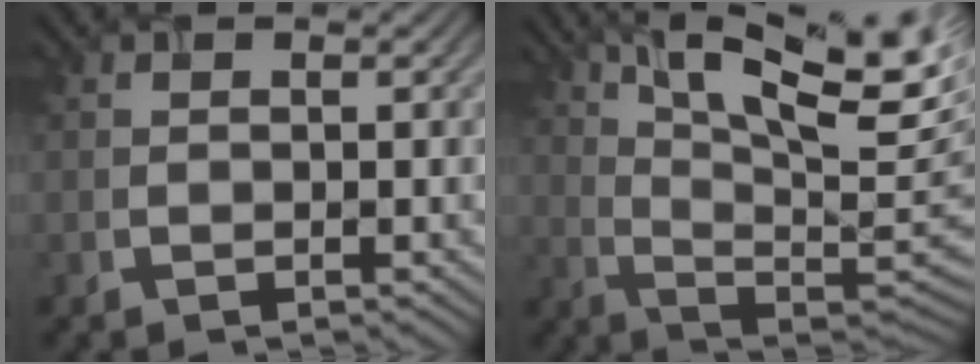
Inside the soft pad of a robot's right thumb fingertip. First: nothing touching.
{"total": 15.9, "force": [7.6, 5.1, 13.0], "torque": [-0.227, 0.007, 0.123]}